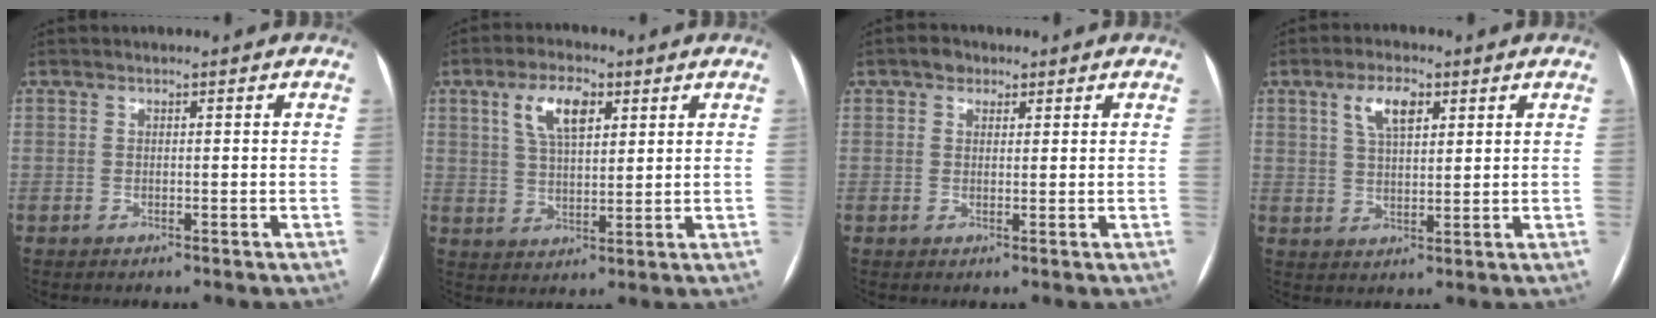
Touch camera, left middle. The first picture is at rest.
{"total": 7.6, "force": [3.4, 3.1, 6.0], "torque": [-0.116, 0.014, 0.066]}
{"total": 2.3, "force": [1.3, 1.7, 0.8], "torque": [-0.012, 0.008, 0.017]}
{"total": 5.8, "force": [2.8, 2.3, 4.5], "torque": [-0.089, 0.010, 0.053]}